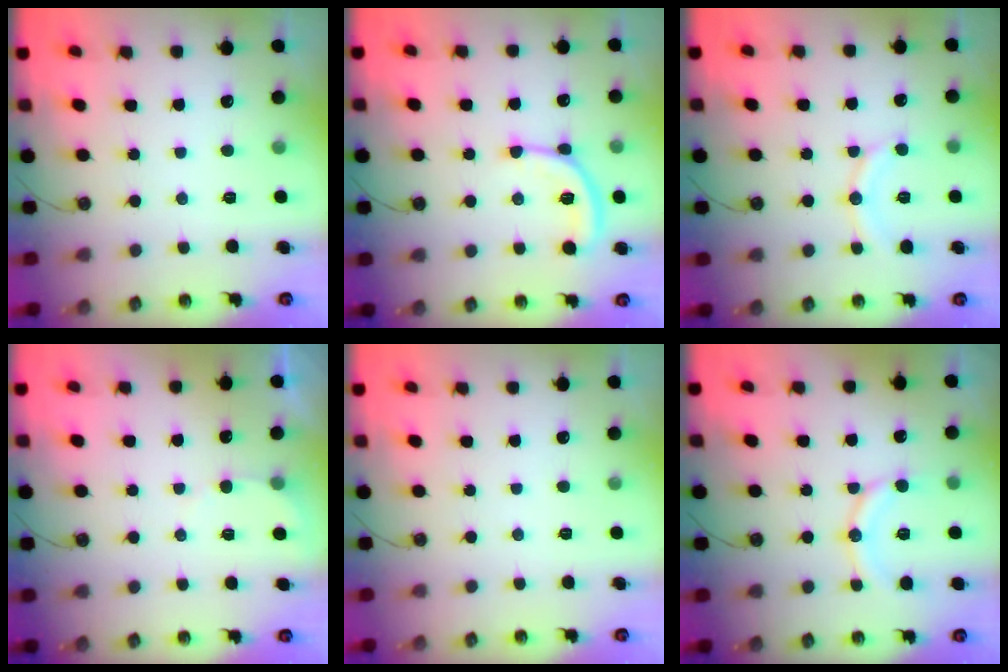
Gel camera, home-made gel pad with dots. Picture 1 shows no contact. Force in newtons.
{"total": 10.7, "press": 10.7, "slide": 0.7}
{"total": 10.3, "press": 10.2, "slide": 0.9}
{"total": 3.0, "press": 3.0, "slide": 0.3}
{"total": 0.0}
{"total": 12.6, "press": 12.2, "slide": 3.1}